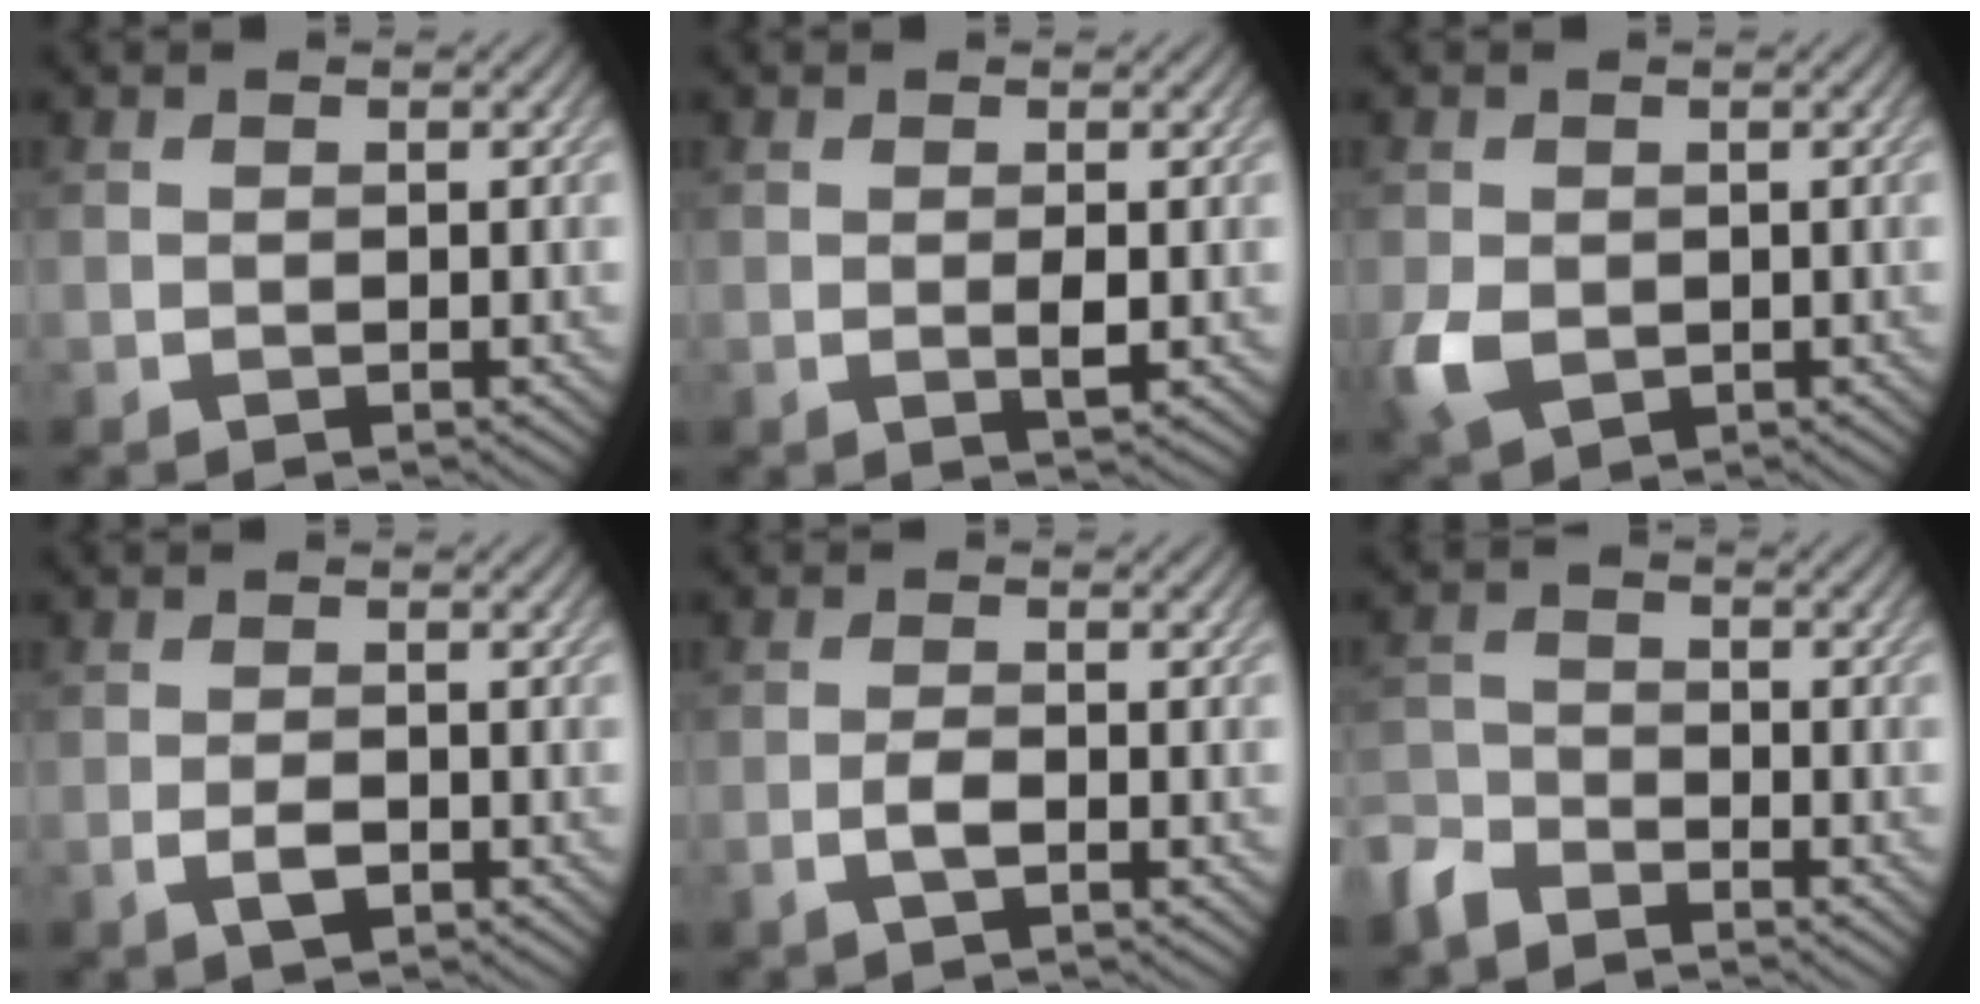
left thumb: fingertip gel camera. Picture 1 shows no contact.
{"total": 1.3, "force": [0.1, 0.2, 1.3], "torque": [-0.025, -0.004, 0.000]}
{"total": 4.4, "force": [-0.7, 3.5, 2.7], "torque": [-0.071, -0.010, -0.013]}
{"total": 2.0, "force": [-0.9, 0.9, 1.6], "torque": [-0.033, -0.003, -0.017]}
{"total": 1.9, "force": [-0.9, 0.5, 1.6], "torque": [-0.035, 0.002, -0.021]}
{"total": 4.4, "force": [-3.8, 1.8, 1.3], "torque": [-0.030, -0.005, -0.094]}